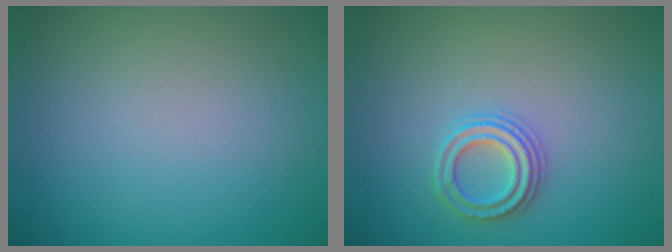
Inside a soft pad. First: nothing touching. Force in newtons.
{"total": 2.3, "press": 2.3, "slide": 0.3}